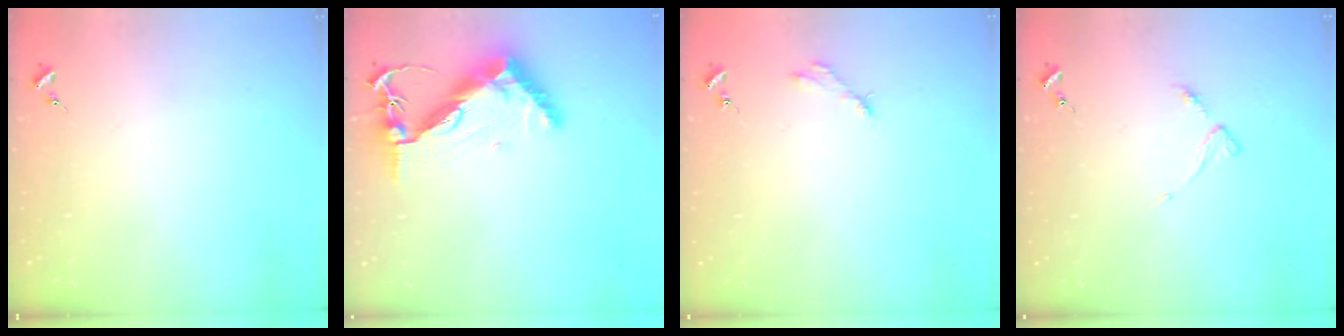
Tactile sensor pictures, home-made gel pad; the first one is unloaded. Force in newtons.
{"total": 12.4, "press": 12.3, "slide": 1.4}
{"total": 2.8, "press": 2.8, "slide": 0.4}
{"total": 3.5, "press": 3.5, "slide": 0.5}